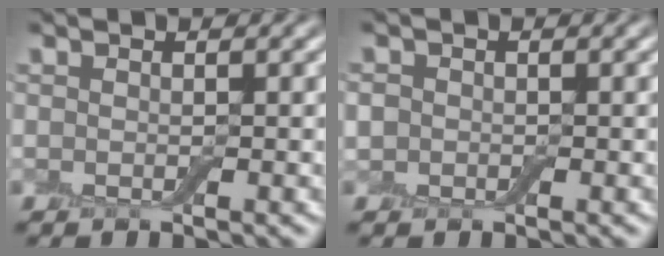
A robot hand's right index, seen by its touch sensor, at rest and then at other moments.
{"total": 1.4, "force": [-0.1, 1.3, 0.4], "torque": [-0.004, -0.003, -0.008]}